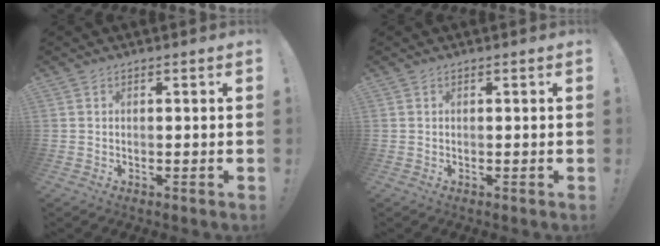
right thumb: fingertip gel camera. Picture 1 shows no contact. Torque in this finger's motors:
{"motor_torque": [0.00, 0.00, 0.00, 0.00, 0.02]}